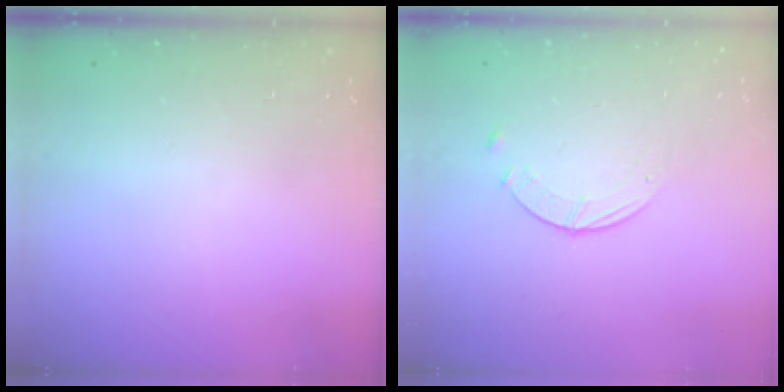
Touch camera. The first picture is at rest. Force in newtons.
{"total": 3.0, "press": 3.0, "slide": 0.4}